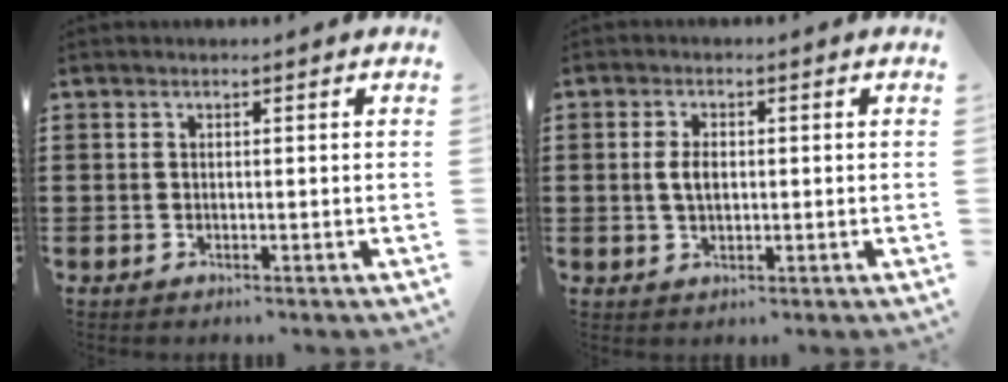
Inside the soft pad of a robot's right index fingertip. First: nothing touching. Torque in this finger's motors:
{"motor_torque": [1.20, 0.82, 0.25, 0.10]}